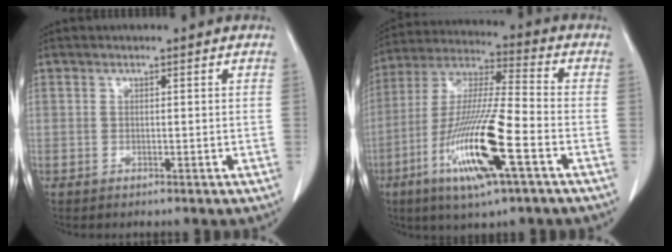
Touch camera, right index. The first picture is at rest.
{"total": 16.9, "force": [-6.5, 1.3, 15.6], "torque": [-0.315, -0.021, -0.122]}